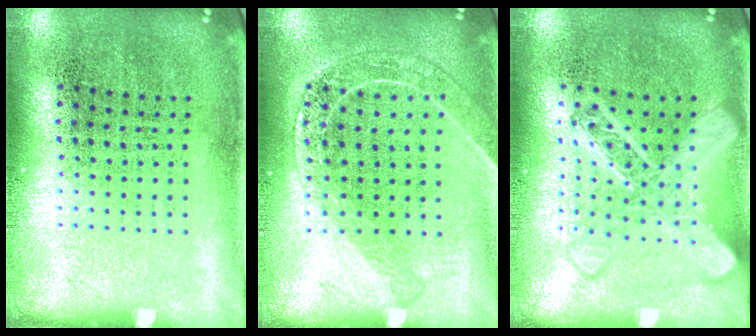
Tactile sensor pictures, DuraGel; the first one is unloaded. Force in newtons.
{"total": 1.6, "press": 1.5, "slide": 0.5}
{"total": 2.9, "press": 2.8, "slide": 0.5}